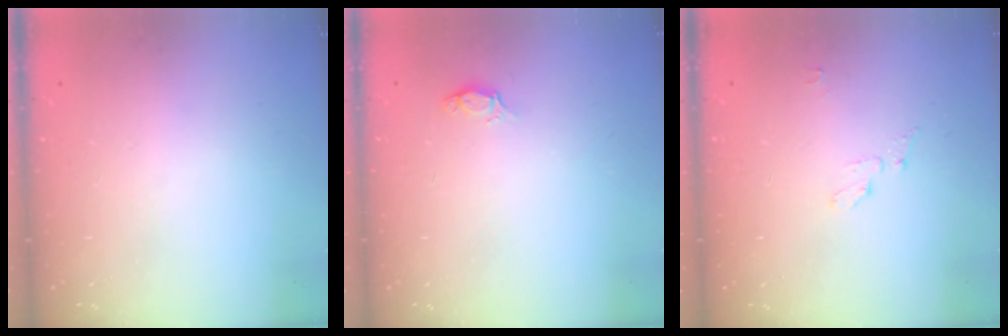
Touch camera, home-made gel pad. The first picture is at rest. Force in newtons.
{"total": 3.2, "press": 3.2, "slide": 0.4}
{"total": 3.9, "press": 3.9, "slide": 0.3}